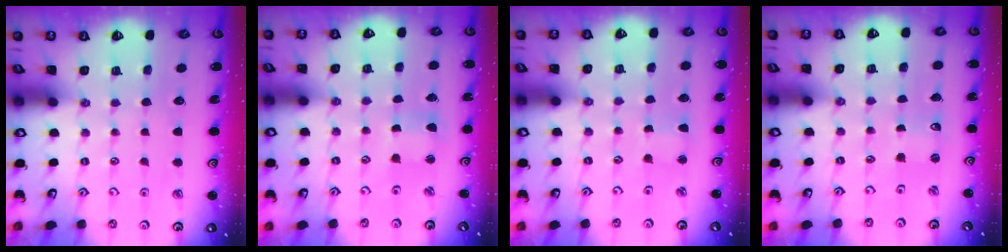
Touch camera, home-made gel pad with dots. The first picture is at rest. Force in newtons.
{"total": 2.2, "press": 2.2, "slide": 0.4}
{"total": 2.0, "press": 2.0, "slide": 0.3}
{"total": 0.0}